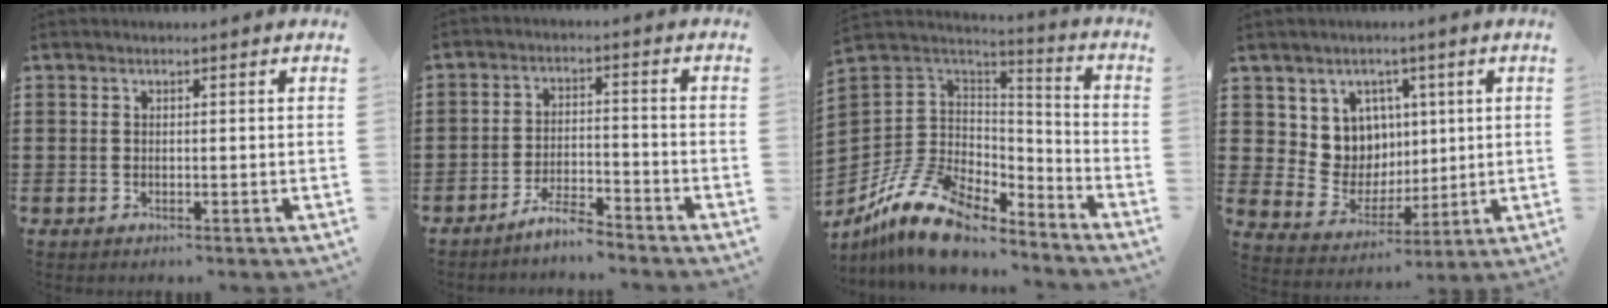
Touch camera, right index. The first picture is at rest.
{"total": 4.9, "force": [-4.5, 0.5, 1.8], "torque": [-0.037, 0.005, -0.088]}
{"total": 13.7, "force": [-9.3, 7.2, 7.0], "torque": [-0.171, 0.027, -0.175]}
{"total": 8.1, "force": [2.9, 7.3, 1.6], "torque": [-0.066, -0.016, 0.061]}